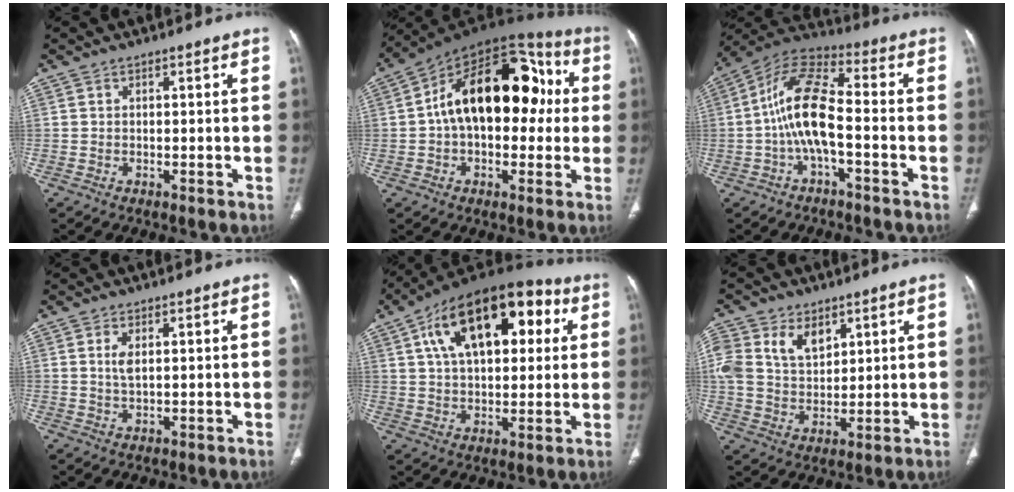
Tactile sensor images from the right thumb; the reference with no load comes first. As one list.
[{"total": 23.4, "force": [2.3, 13.9, 18.7], "torque": [-0.253, 0.050, 0.024]}, {"total": 12.3, "force": [-2.2, 4.5, 11.3], "torque": [-0.226, 0.044, -0.049]}, {"total": 2.4, "force": [0.7, 0.9, 2.1], "torque": [-0.045, -0.005, 0.018]}, {"total": 23.4, "force": [7.5, 12.4, 18.3], "torque": [-0.265, 0.018, 0.111]}, {"total": 12.4, "force": [5.3, 8.6, 7.1], "torque": [-0.139, -0.010, 0.109]}]